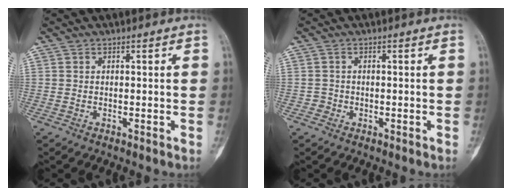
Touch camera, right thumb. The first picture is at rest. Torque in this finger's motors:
{"motor_torque": [-0.22, 0.11, 0.19, -0.05, 0.02]}